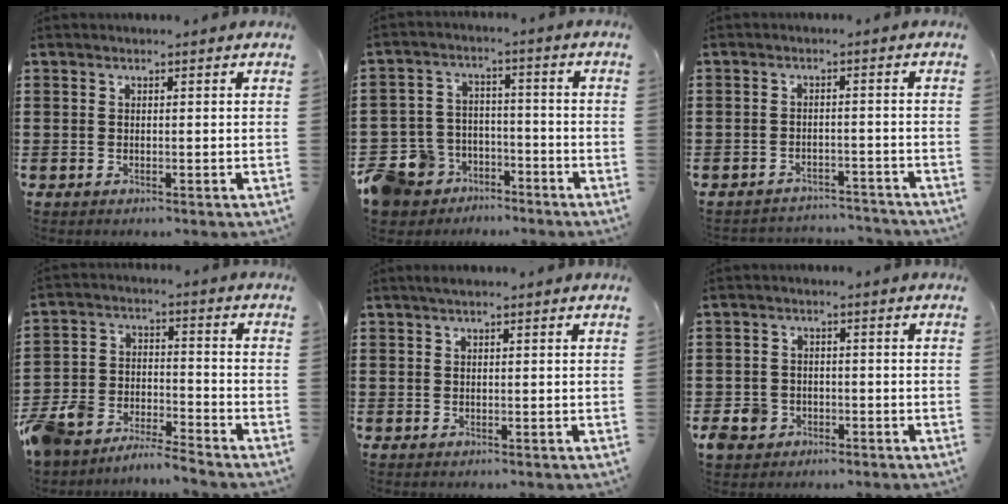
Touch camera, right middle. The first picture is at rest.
{"total": 8.7, "force": [-6.9, 5.2, 1.3], "torque": [-0.066, 0.024, -0.138]}
{"total": 2.9, "force": [-2.9, 0.4, -0.3], "torque": [-0.002, 0.002, -0.065]}
{"total": 7.6, "force": [-7.5, 0.9, 0.7], "torque": [-0.038, 0.010, -0.157]}
{"total": 0.6, "force": [0.3, 0.0, 0.6], "torque": [-0.010, 0.003, 0.005]}
{"total": 3.3, "force": [-1.9, 2.6, 0.9], "torque": [-0.029, 0.000, -0.041]}